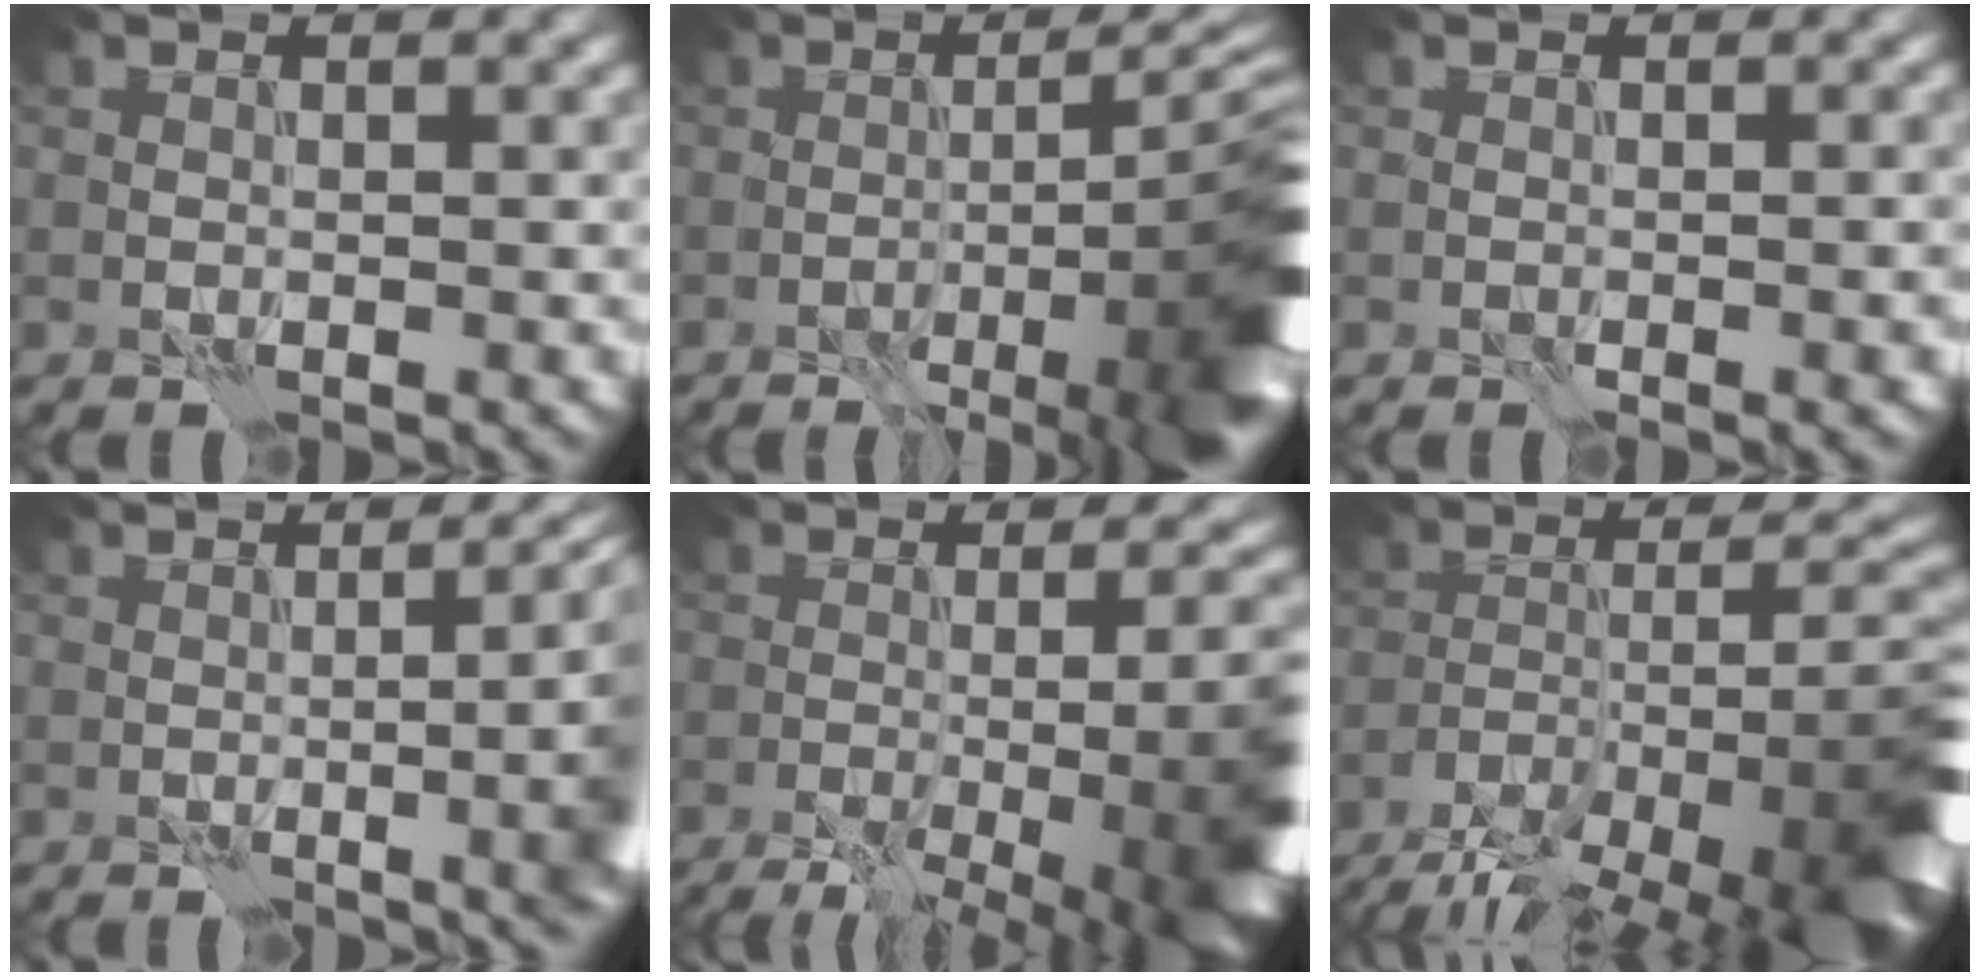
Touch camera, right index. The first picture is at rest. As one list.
[{"total": 12.7, "force": [-5.2, 3.3, 11.1], "torque": [-0.106, 0.012, -0.066]}, {"total": 1.2, "force": [-0.5, 0.0, 1.1], "torque": [-0.015, -0.005, -0.008]}, {"total": 8.3, "force": [0.7, 3.2, 7.6], "torque": [-0.057, 0.011, 0.001]}, {"total": 16.3, "force": [-6.5, 5.8, 13.8], "torque": [-0.135, -0.002, -0.076]}, {"total": 14.3, "force": [-8.6, 5.5, 10.0], "torque": [-0.173, -0.010, -0.122]}]